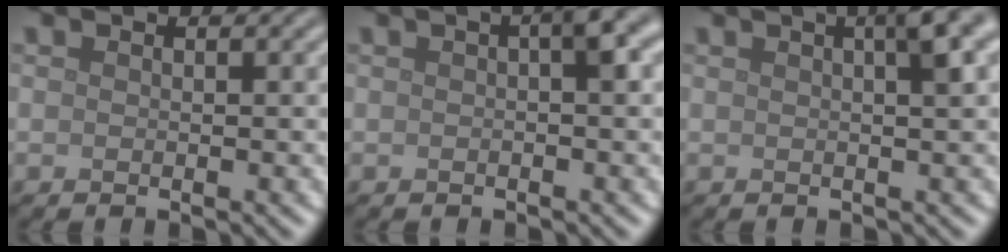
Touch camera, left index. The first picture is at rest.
{"total": 2.6, "force": [0.4, 0.3, 2.5], "torque": [-0.034, 0.013, 0.006]}
{"total": 4.2, "force": [1.5, 0.9, 3.8], "torque": [-0.040, 0.018, 0.014]}